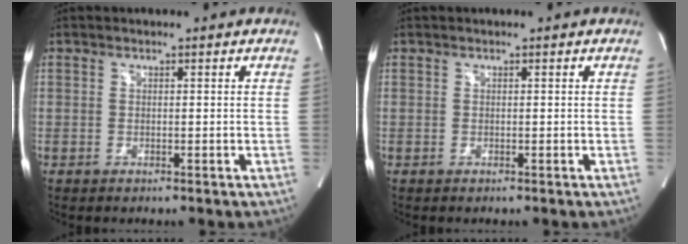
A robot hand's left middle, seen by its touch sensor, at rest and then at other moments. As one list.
[{"total": 0.0}]